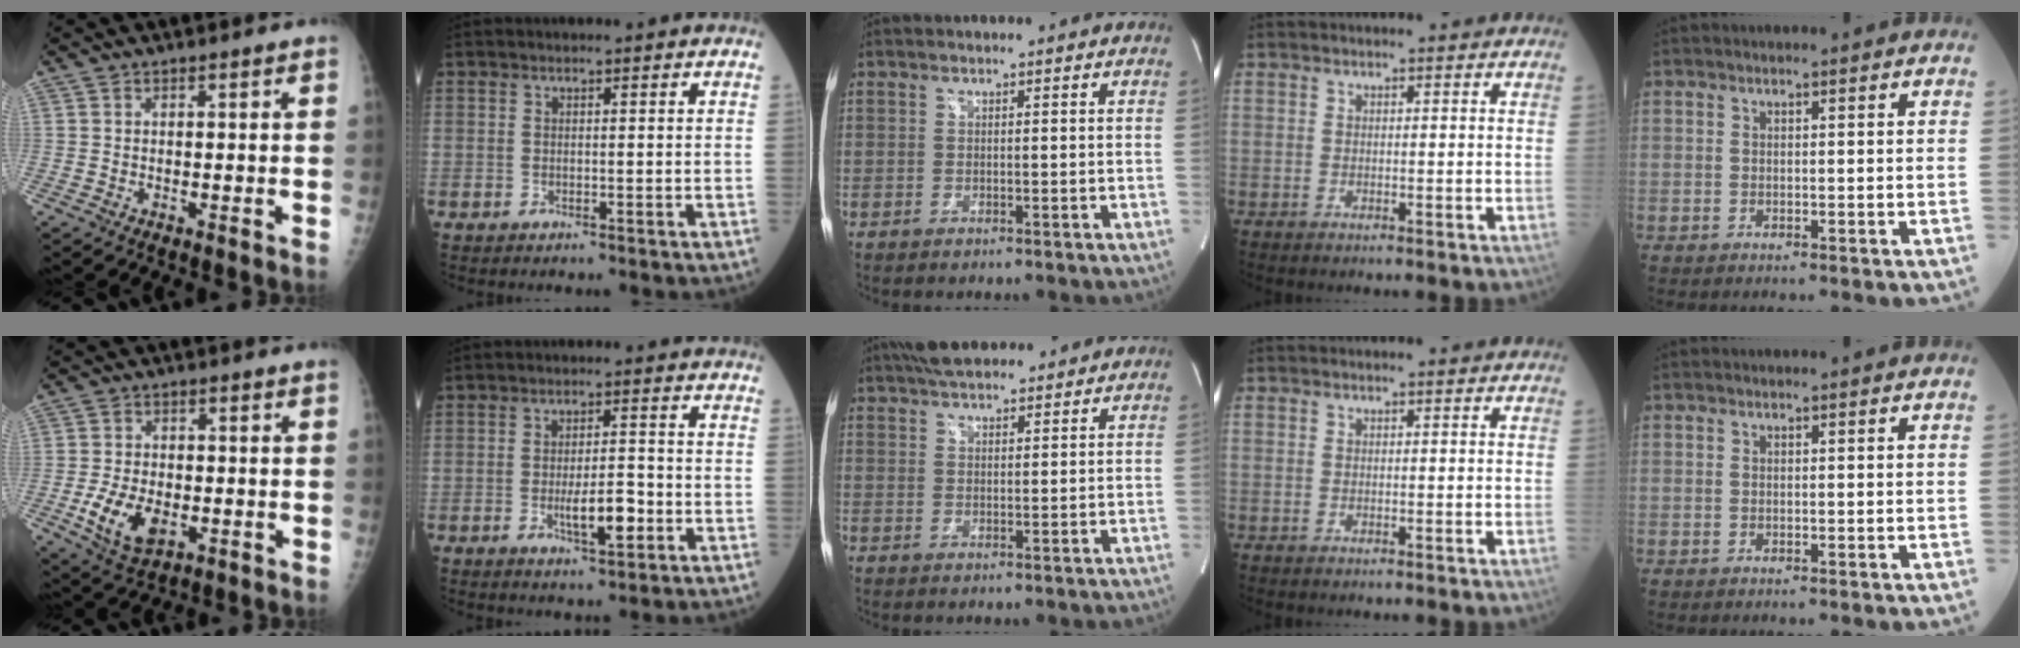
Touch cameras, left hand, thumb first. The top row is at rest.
{"thumb": {"total": 9.0, "force": [-2.7, 5.5, 6.6], "torque": [-0.116, -0.002, -0.041]}, "index": {"total": 5.6, "force": [-1.8, 1.4, 5.1], "torque": [-0.089, -0.002, -0.027]}, "middle": {"total": 8.9, "force": [7.5, 2.5, 4.0], "torque": [-0.066, 0.029, 0.124]}}